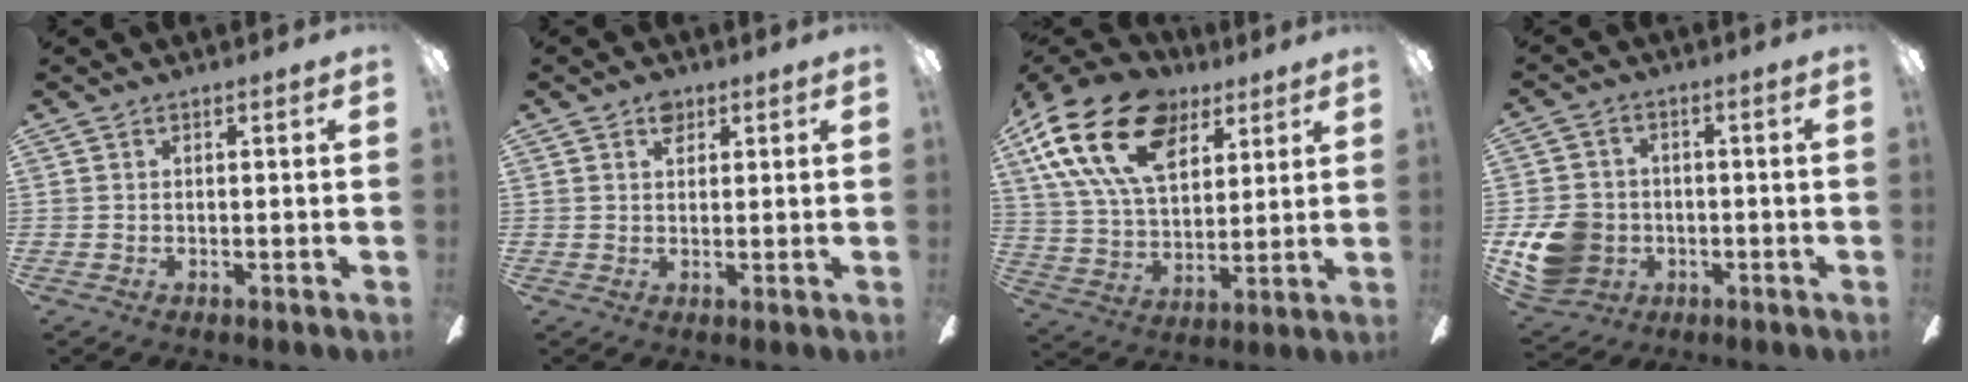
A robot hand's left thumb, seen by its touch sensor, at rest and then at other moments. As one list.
[{"total": 3.1, "force": [1.9, 2.1, 1.5], "torque": [-0.015, -0.003, 0.031]}, {"total": 22.2, "force": [11.4, 13.1, 13.9], "torque": [-0.268, -0.040, 0.203]}, {"total": 11.6, "force": [-2.9, 9.9, 5.3], "torque": [-0.118, 0.025, -0.046]}]